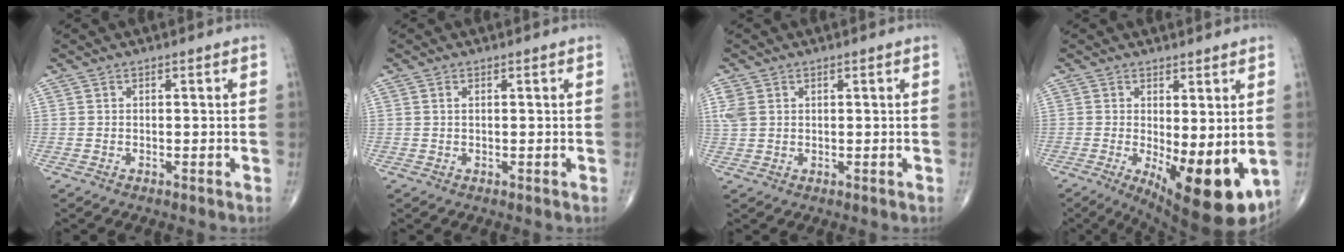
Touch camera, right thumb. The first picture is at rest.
{"total": 0.6, "force": [0.2, 0.2, 0.5], "torque": [-0.010, 0.004, 0.003]}
{"total": 3.1, "force": [1.0, 2.3, 1.9], "torque": [-0.053, 0.006, 0.027]}
{"total": 14.0, "force": [-2.8, 5.1, 12.7], "torque": [-0.176, -0.031, -0.024]}